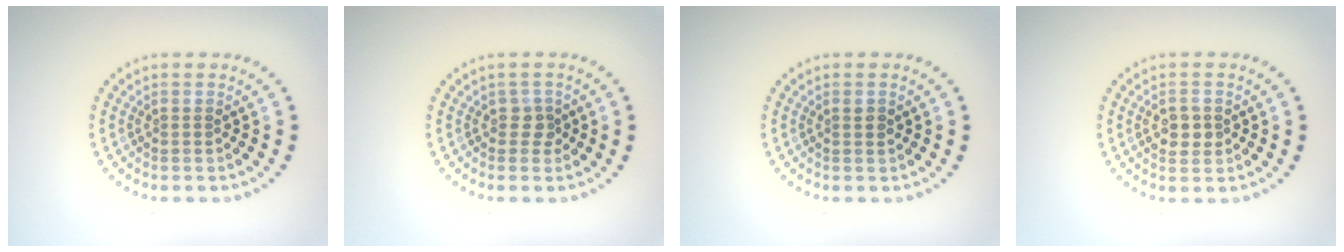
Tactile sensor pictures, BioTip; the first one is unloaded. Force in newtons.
{"total": 1.2, "press": 1.0, "slide": 0.6}
{"total": 0.8, "press": 0.8, "slide": 0.3}
{"total": 2.0, "press": 2.0, "slide": 0.1}